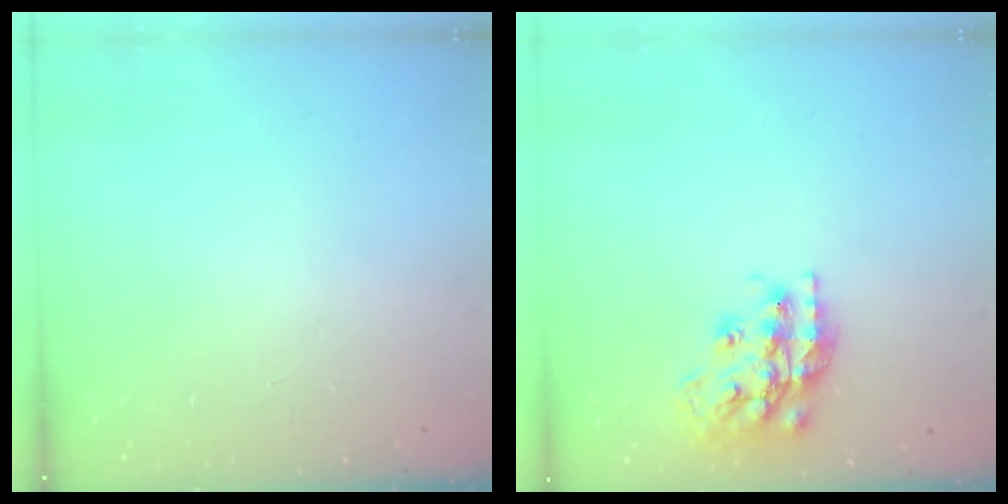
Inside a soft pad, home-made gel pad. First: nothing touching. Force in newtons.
{"total": 17.8, "press": 17.7, "slide": 1.3}